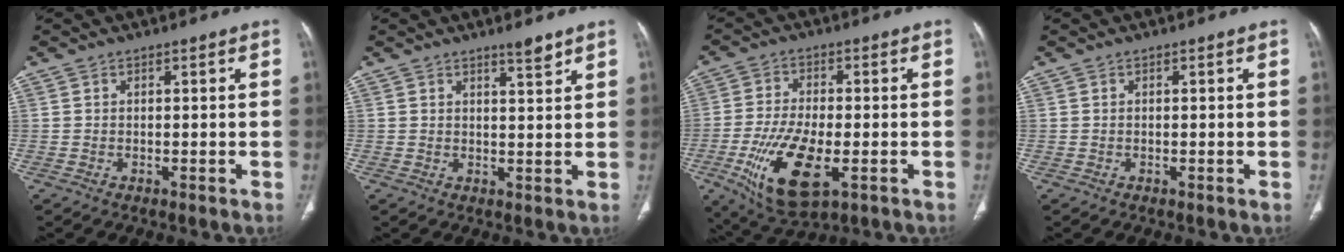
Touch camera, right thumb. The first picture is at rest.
{"total": 2.9, "force": [2.3, 0.2, 1.7], "torque": [-0.019, -0.021, 0.035]}
{"total": 14.2, "force": [-4.7, 6.1, 12.0], "torque": [-0.232, -0.007, -0.075]}
{"total": 0.0}